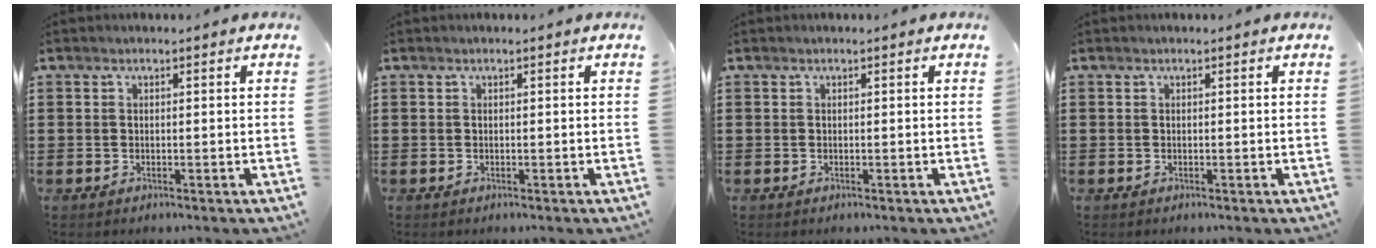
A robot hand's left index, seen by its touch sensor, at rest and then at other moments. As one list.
[{"total": 0.0}, {"total": 0.0}, {"total": 0.0}]